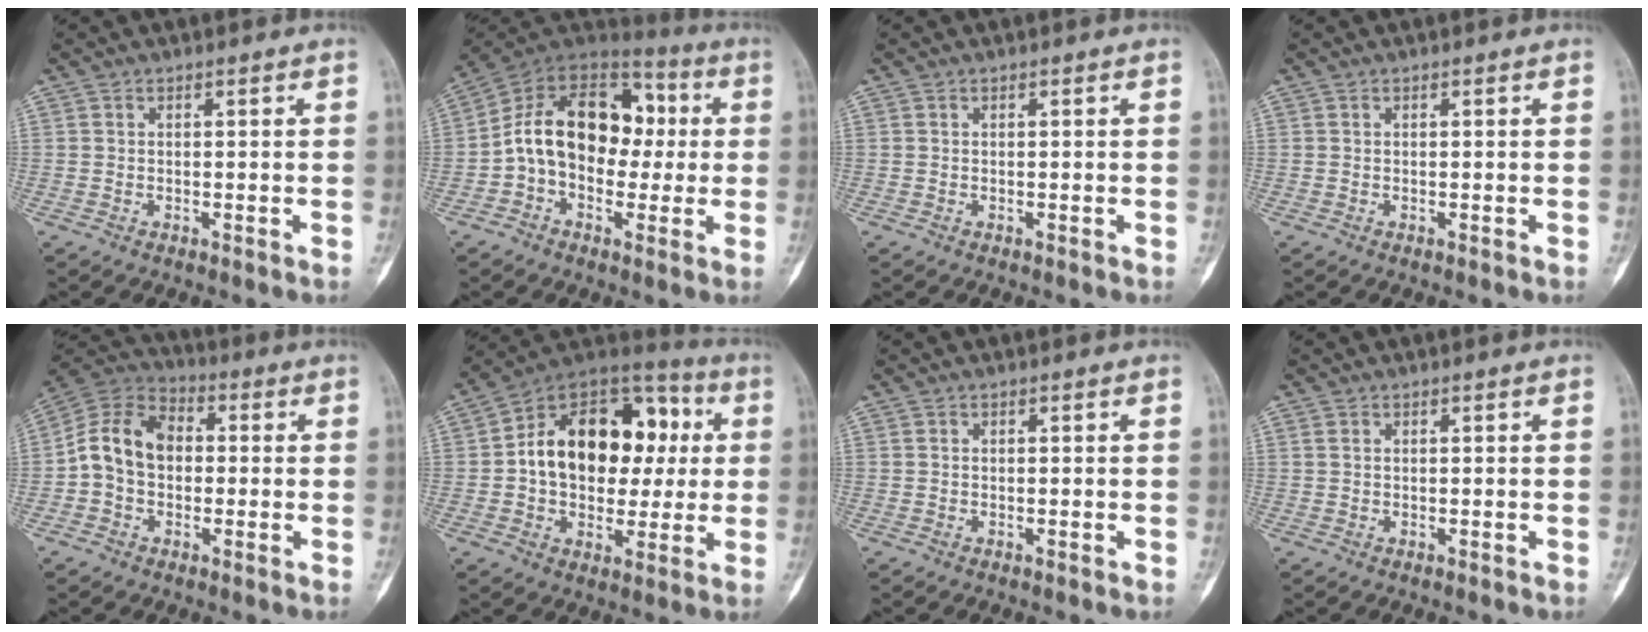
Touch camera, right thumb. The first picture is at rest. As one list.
[{"total": 17.8, "force": [0.1, 12.6, 12.5], "torque": [-0.167, 0.052, -0.010]}, {"total": 0.0}, {"total": 0.0}, {"total": 11.8, "force": [-0.3, 8.9, 7.8], "torque": [-0.127, 0.038, -0.018]}, {"total": 22.7, "force": [2.4, 15.5, 16.4], "torque": [-0.214, 0.033, 0.036]}, {"total": 0.0}, {"total": 0.7, "force": [0.5, 0.4, 0.4], "torque": [-0.004, 0.004, 0.010]}]